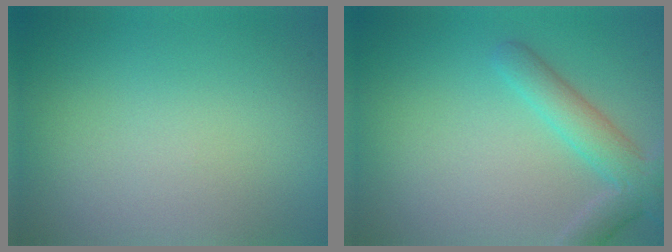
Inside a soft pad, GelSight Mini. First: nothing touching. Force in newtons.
{"total": 3.9, "press": 3.9, "slide": 0.3}